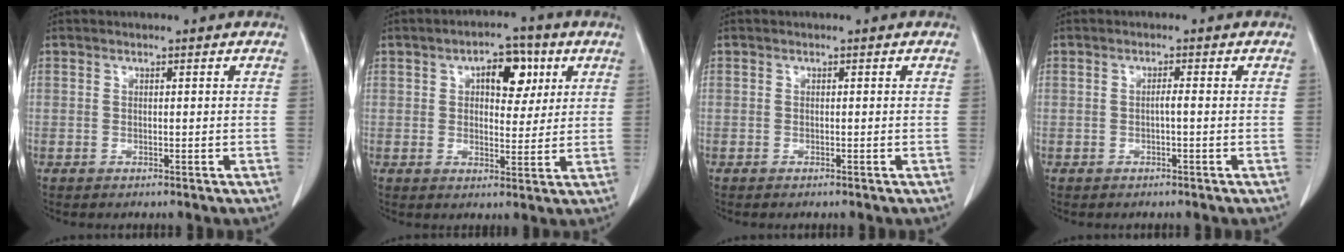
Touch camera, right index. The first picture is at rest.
{"total": 7.4, "force": [2.9, 3.7, 5.7], "torque": [-0.079, 0.018, 0.042]}
{"total": 0.0}
{"total": 1.0, "force": [-0.2, 0.0, 1.0], "torque": [-0.018, 0.003, -0.004]}